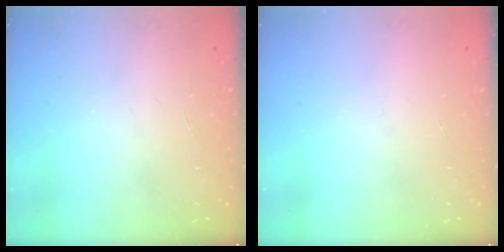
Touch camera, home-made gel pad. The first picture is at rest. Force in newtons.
{"total": 0.0}